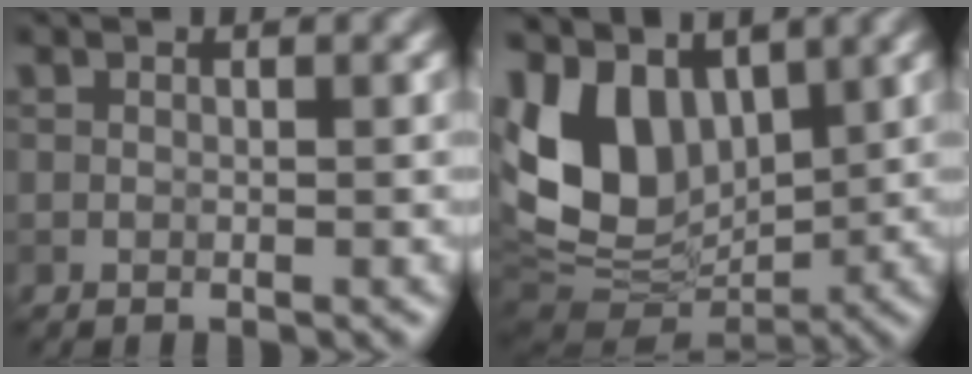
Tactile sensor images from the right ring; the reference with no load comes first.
{"total": 10.7, "force": [3.1, 7.1, 7.3], "torque": [-0.162, -0.005, 0.053]}